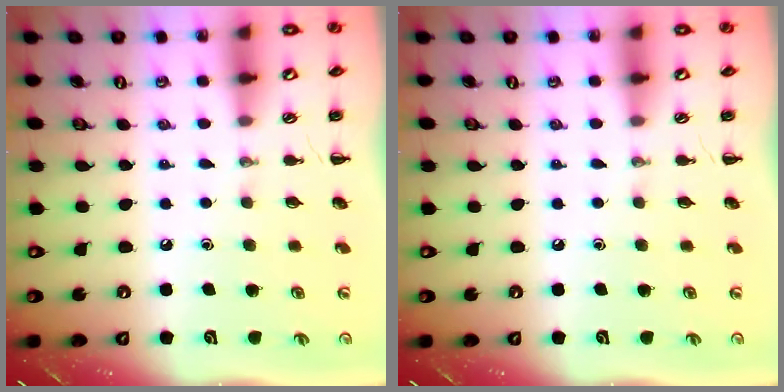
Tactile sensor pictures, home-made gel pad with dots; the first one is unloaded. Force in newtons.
{"total": 0.0}